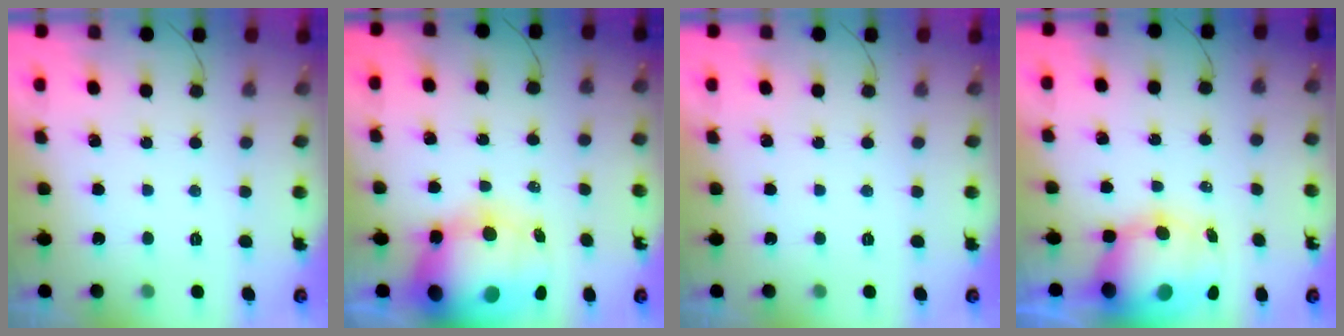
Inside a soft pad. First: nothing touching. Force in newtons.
{"total": 19.7, "press": 19.2, "slide": 4.4}
{"total": 0.0}
{"total": 12.3, "press": 11.9, "slide": 3.2}